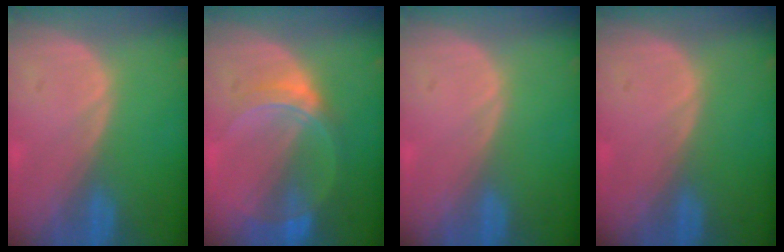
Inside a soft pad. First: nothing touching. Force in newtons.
{"total": 6.5, "press": 5.7, "slide": 3.1}
{"total": 0.0}
{"total": 0.0}